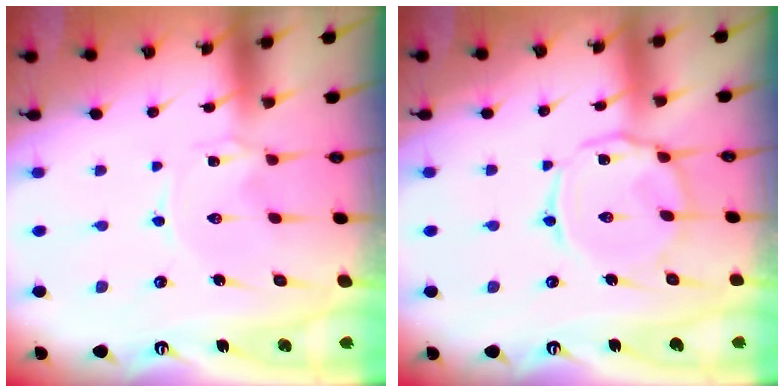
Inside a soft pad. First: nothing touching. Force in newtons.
{"total": 9.5, "press": 9.5, "slide": 0.5}